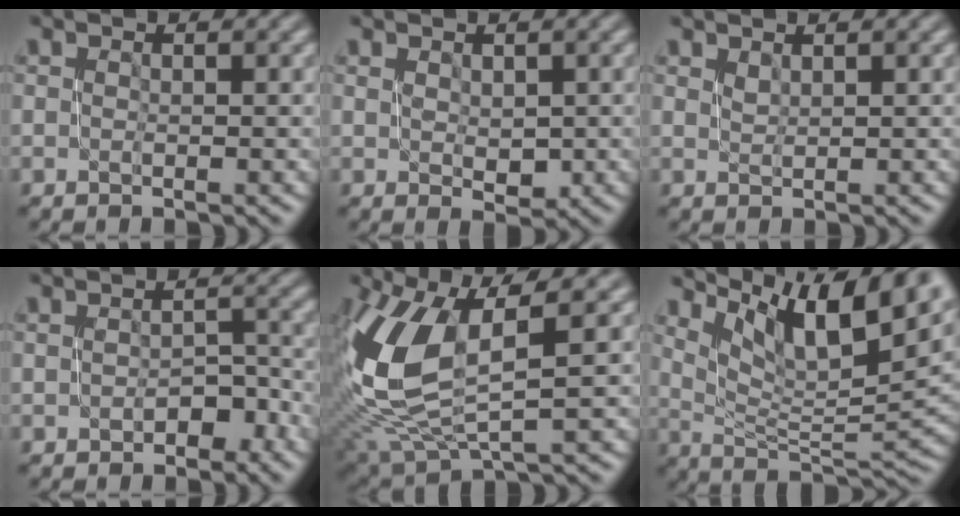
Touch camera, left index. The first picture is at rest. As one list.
[{"total": 1.0, "force": [0.5, 0.5, 0.7], "torque": [-0.012, -0.001, 0.015]}, {"total": 0.9, "force": [0.9, 0.1, 0.0], "torque": [0.004, 0.002, 0.015]}, {"total": 1.4, "force": [-0.9, 0.7, 0.9], "torque": [-0.010, 0.004, -0.010]}, {"total": 11.0, "force": [1.9, 5.1, 9.5], "torque": [-0.228, -0.012, 0.044]}, {"total": 11.8, "force": [7.7, 3.3, 8.4], "torque": [-0.143, 0.014, 0.145]}]